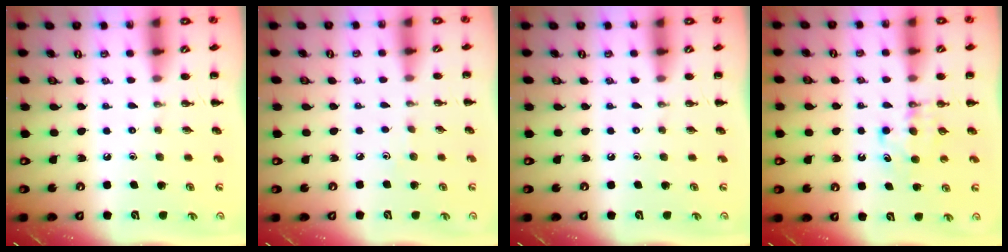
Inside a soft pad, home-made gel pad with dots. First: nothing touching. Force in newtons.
{"total": 2.6, "press": 2.5, "slide": 0.8}
{"total": 0.0}
{"total": 5.5, "press": 5.3, "slide": 1.2}